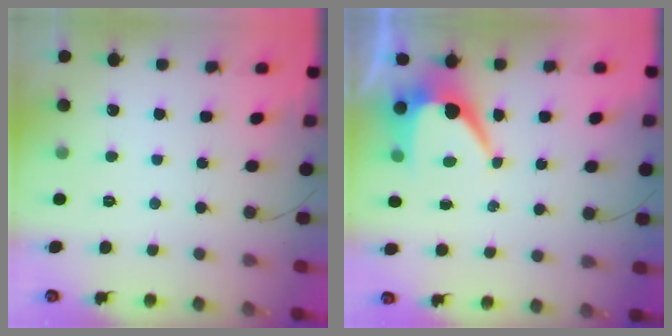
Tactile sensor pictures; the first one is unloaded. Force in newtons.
{"total": 7.4, "press": 7.4, "slide": 0.6}